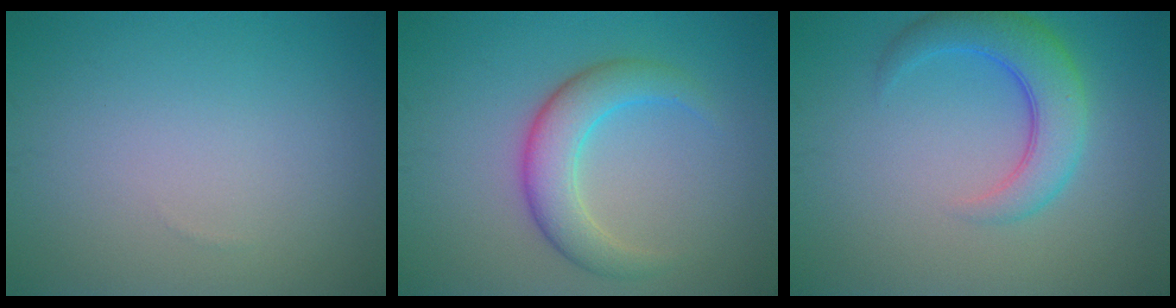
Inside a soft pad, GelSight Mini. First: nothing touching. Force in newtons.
{"total": 4.5, "press": 4.5, "slide": 0.2}
{"total": 5.0, "press": 5.0, "slide": 0.3}